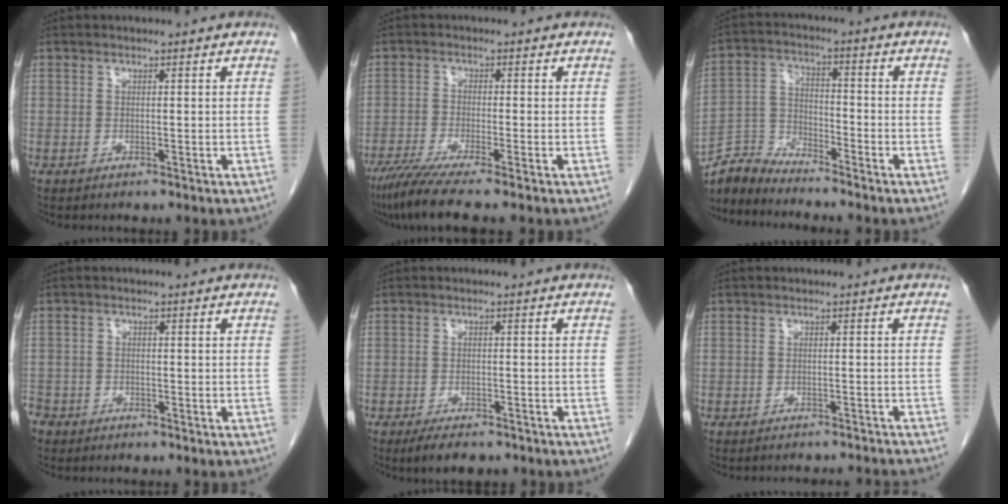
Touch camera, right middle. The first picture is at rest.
{"total": 6.9, "force": [-5.4, -0.8, 4.3], "torque": [-0.072, -0.023, -0.096]}
{"total": 6.1, "force": [-6.1, 0.3, -0.1], "torque": [0.000, 0.005, -0.118]}
{"total": 4.2, "force": [-3.1, 2.7, 0.6], "torque": [-0.016, 0.003, -0.062]}
{"total": 4.7, "force": [-3.7, 1.4, 2.5], "torque": [-0.045, -0.009, -0.053]}
{"total": 6.6, "force": [-6.5, -0.2, 1.3], "torque": [-0.010, -0.004, -0.070]}